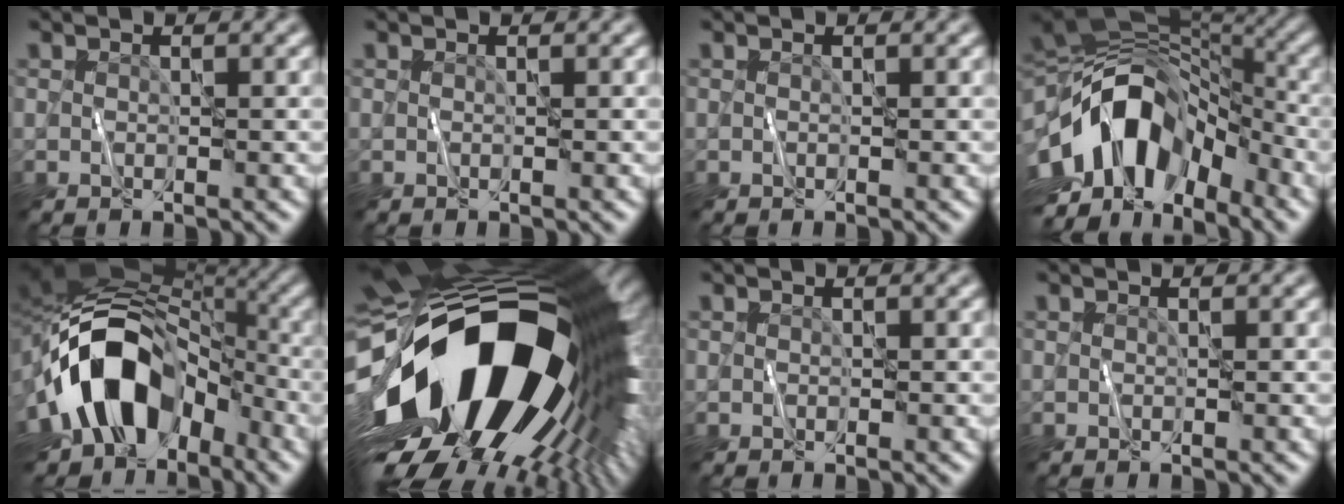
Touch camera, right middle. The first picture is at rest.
{"total": 0.0}
{"total": 0.0}
{"total": 13.2, "force": [-3.8, 8.1, 9.7], "torque": [-0.167, 0.016, -0.085]}
{"total": 13.1, "force": [-4.8, 8.7, 8.6], "torque": [-0.143, 0.012, -0.094]}
{"total": 21.2, "force": [-2.9, 11.2, 17.8], "torque": [-0.326, -0.070, -0.044]}
{"total": 0.0}
{"total": 0.0}